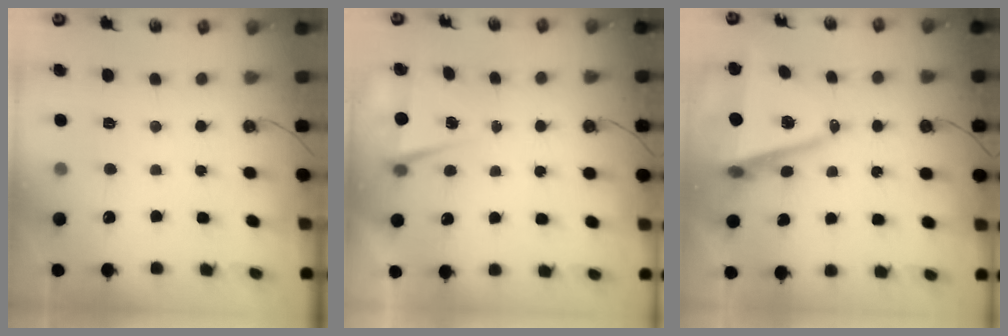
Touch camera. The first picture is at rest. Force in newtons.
{"total": 1.9, "press": 1.4, "slide": 1.3}
{"total": 11.0, "press": 10.2, "slide": 4.1}